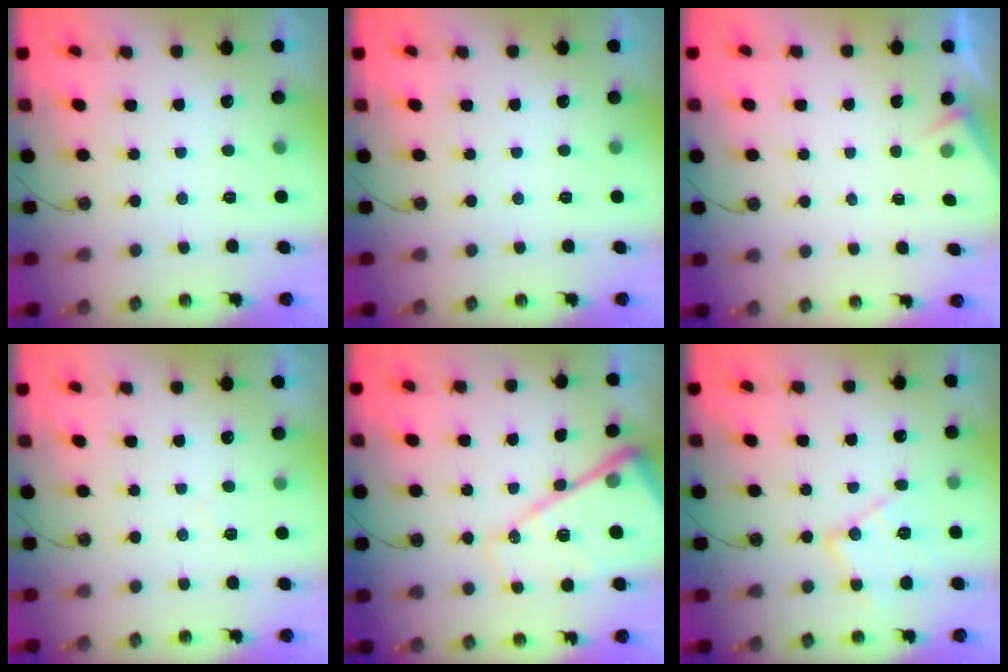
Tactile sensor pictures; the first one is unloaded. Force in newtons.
{"total": 0.0}
{"total": 2.9, "press": 2.9, "slide": 0.4}
{"total": 3.8, "press": 3.7, "slide": 0.5}
{"total": 17.2, "press": 17.1, "slide": 1.8}
{"total": 14.0, "press": 13.9, "slide": 1.0}